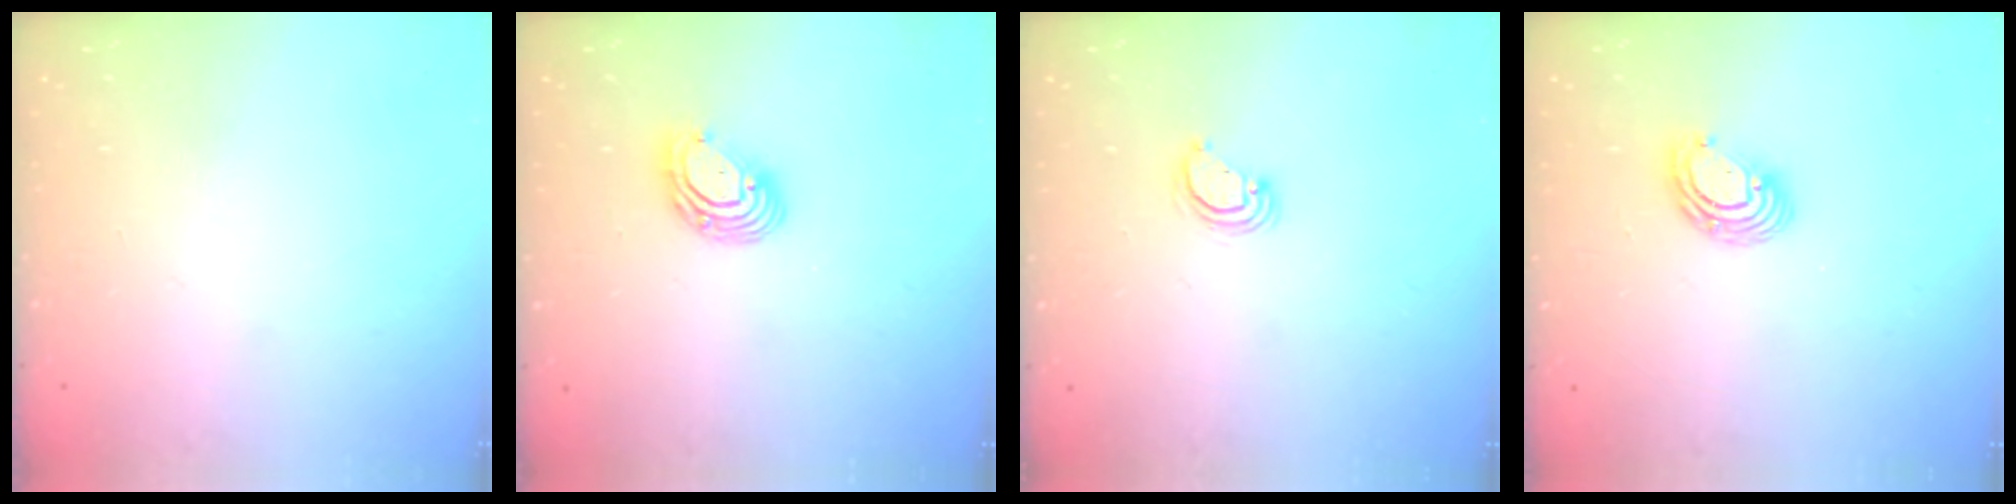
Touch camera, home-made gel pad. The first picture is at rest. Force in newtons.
{"total": 8.8, "press": 8.6, "slide": 1.7}
{"total": 3.9, "press": 3.9, "slide": 0.4}
{"total": 6.7, "press": 6.6, "slide": 0.8}